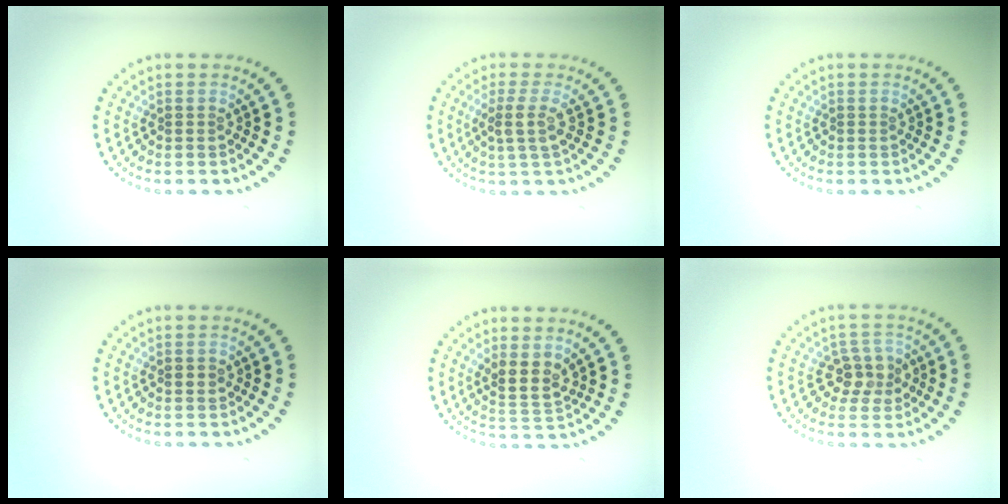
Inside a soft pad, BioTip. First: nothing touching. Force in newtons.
{"total": 2.2, "press": 1.8, "slide": 1.2}
{"total": 0.0}
{"total": 1.2, "press": 1.2, "slide": 0.1}
{"total": 2.6, "press": 2.2, "slide": 1.4}
{"total": 2.8, "press": 2.6, "slide": 1.1}